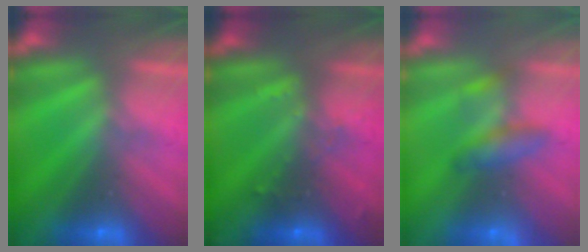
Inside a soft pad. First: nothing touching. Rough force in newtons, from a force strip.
{"total": 2.9}
{"total": 2.1}